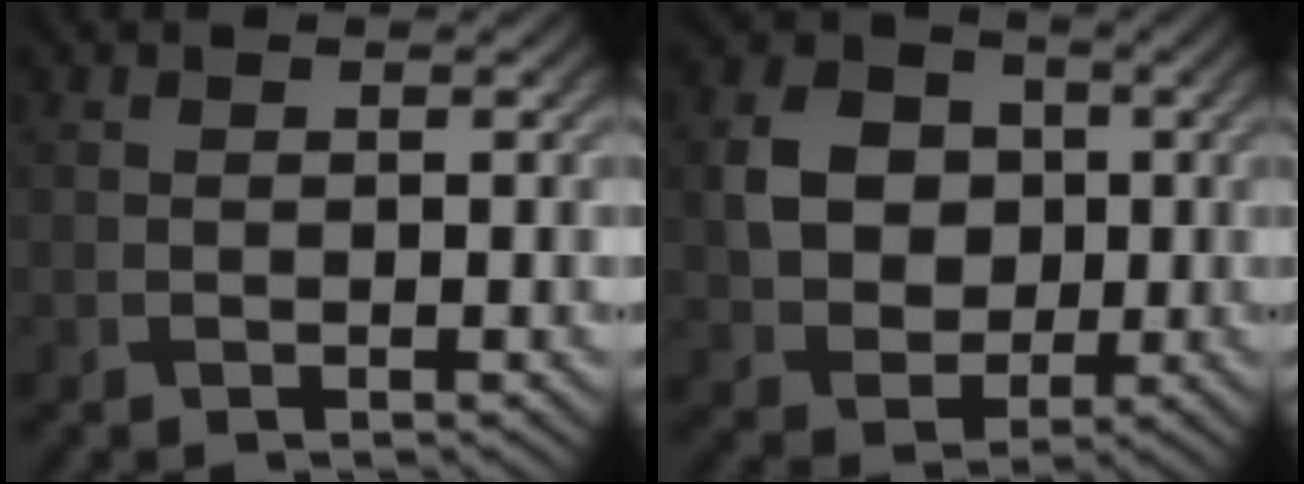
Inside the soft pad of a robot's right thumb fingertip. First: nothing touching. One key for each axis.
{"total": 7.4, "fx": 0.6, "fy": 6.3, "fz": 3.9, "tx": -0.085, "ty": 0.007, "tz": 0.000}